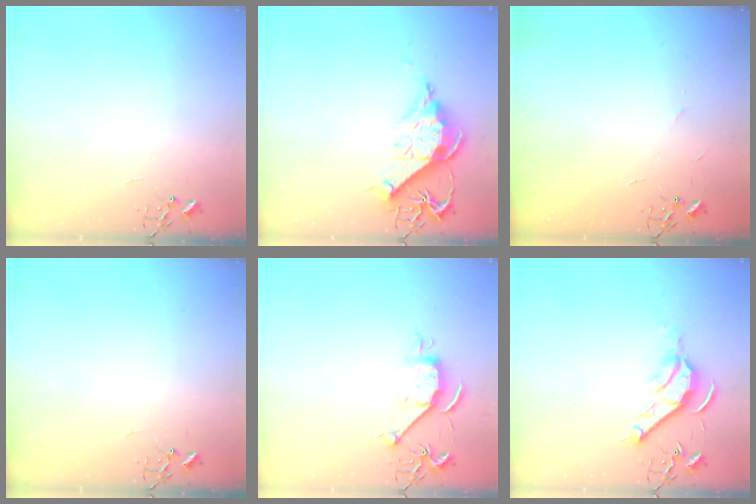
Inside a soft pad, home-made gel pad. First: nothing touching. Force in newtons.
{"total": 12.4, "press": 12.3, "slide": 1.8}
{"total": 2.2, "press": 2.2, "slide": 0.3}
{"total": 0.0}
{"total": 7.1, "press": 7.0, "slide": 0.8}
{"total": 10.3, "press": 10.2, "slide": 1.2}